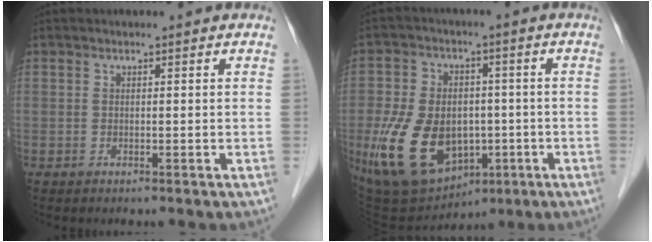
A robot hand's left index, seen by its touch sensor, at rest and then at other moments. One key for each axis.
{"total": 15.1, "fx": -3.7, "fy": 10.1, "fz": 10.7, "tx": -0.217, "ty": -0.001, "tz": -0.041}